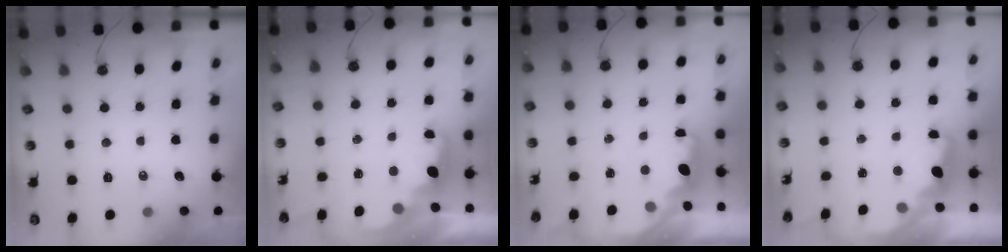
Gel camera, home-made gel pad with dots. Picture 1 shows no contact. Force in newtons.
{"total": 2.3, "press": 2.2, "slide": 0.5}
{"total": 2.5, "press": 2.3, "slide": 0.8}
{"total": 2.1, "press": 2.0, "slide": 0.6}